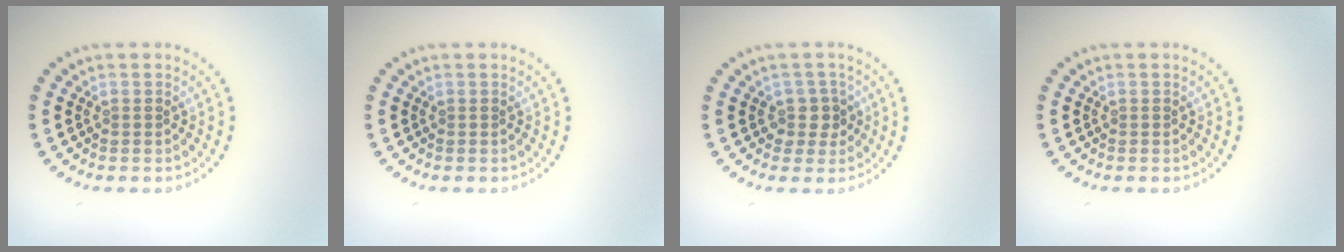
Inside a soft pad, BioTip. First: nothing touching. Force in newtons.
{"total": 0.0}
{"total": 2.1, "press": 1.7, "slide": 1.2}
{"total": 0.0}